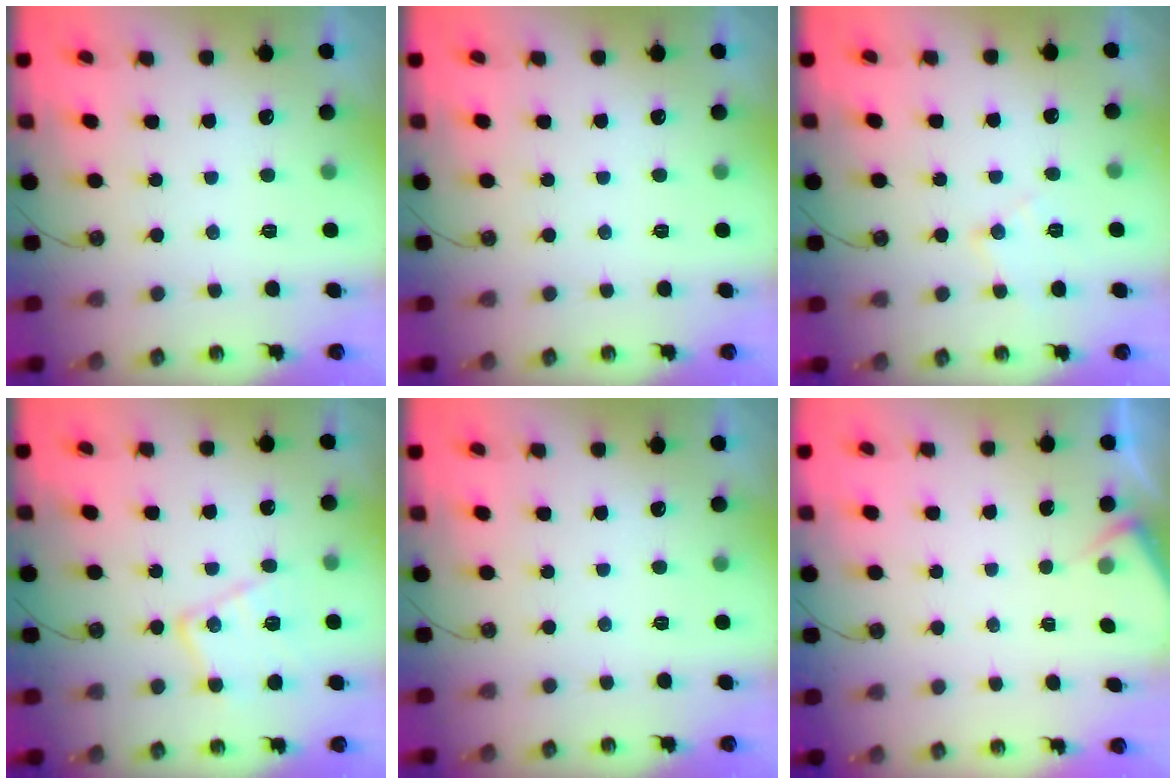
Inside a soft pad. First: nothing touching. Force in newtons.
{"total": 0.0}
{"total": 8.4, "press": 8.4, "slide": 0.5}
{"total": 13.6, "press": 13.5, "slide": 1.4}
{"total": 0.0}
{"total": 3.4, "press": 3.3, "slide": 0.4}